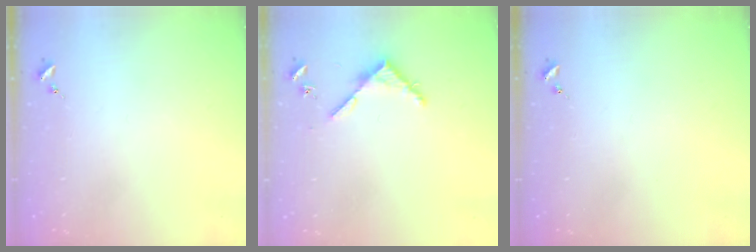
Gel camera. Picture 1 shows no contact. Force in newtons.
{"total": 3.7, "press": 3.7, "slide": 0.3}
{"total": 0.0}